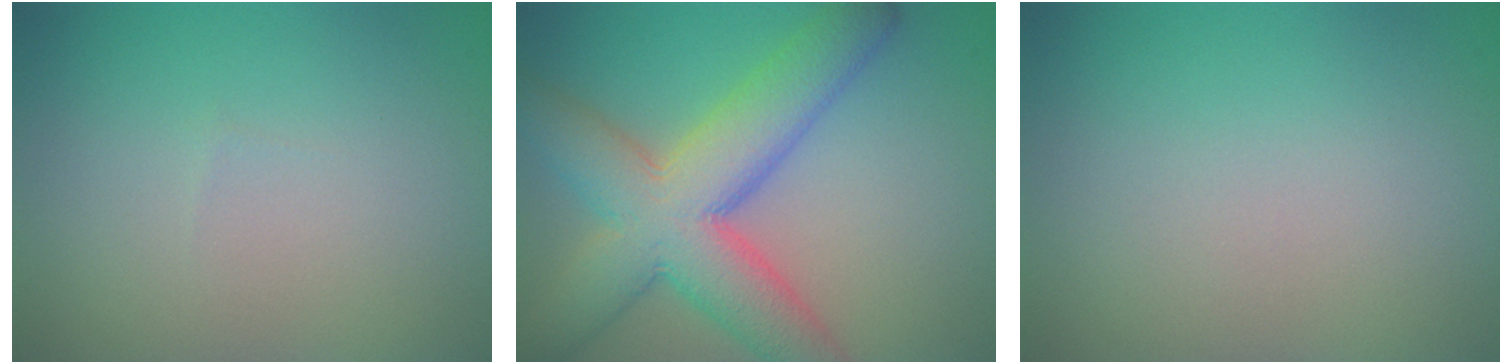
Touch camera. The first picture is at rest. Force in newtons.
{"total": 9.7, "press": 9.7, "slide": 0.3}
{"total": 0.0}